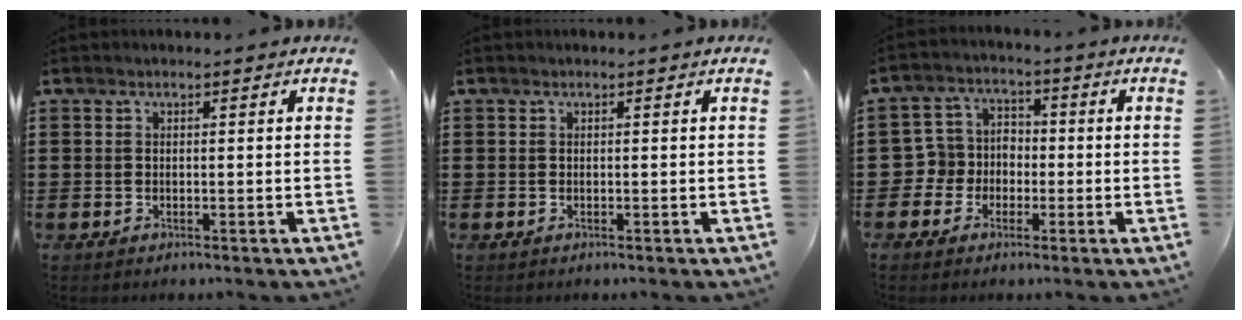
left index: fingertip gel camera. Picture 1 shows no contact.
{"total": 0.0}
{"total": 5.0, "force": [-2.0, 4.5, 0.7], "torque": [-0.048, 0.008, -0.047]}